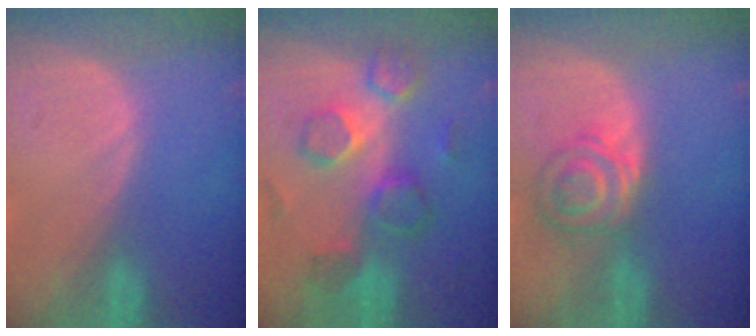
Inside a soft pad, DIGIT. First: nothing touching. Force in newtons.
{"total": 8.7, "press": 8.4, "slide": 2.2}
{"total": 5.7, "press": 5.4, "slide": 2.0}